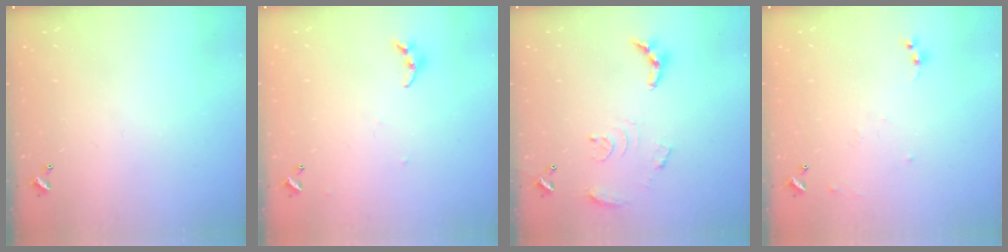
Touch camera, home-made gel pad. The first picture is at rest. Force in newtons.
{"total": 4.2, "press": 4.1, "slide": 0.4}
{"total": 10.6, "press": 10.6, "slide": 0.8}
{"total": 6.6, "press": 6.6, "slide": 0.6}